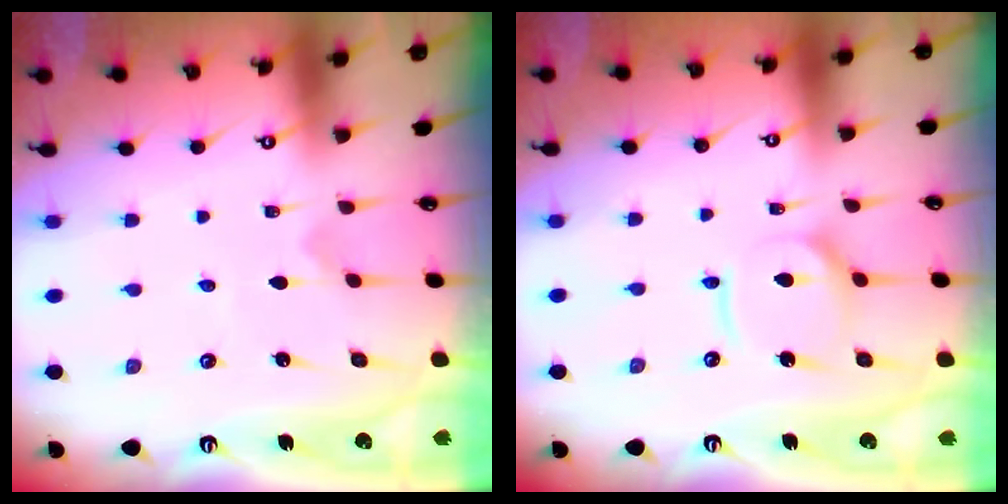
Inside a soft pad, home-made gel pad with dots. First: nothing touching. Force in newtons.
{"total": 9.4, "press": 9.4, "slide": 1.0}